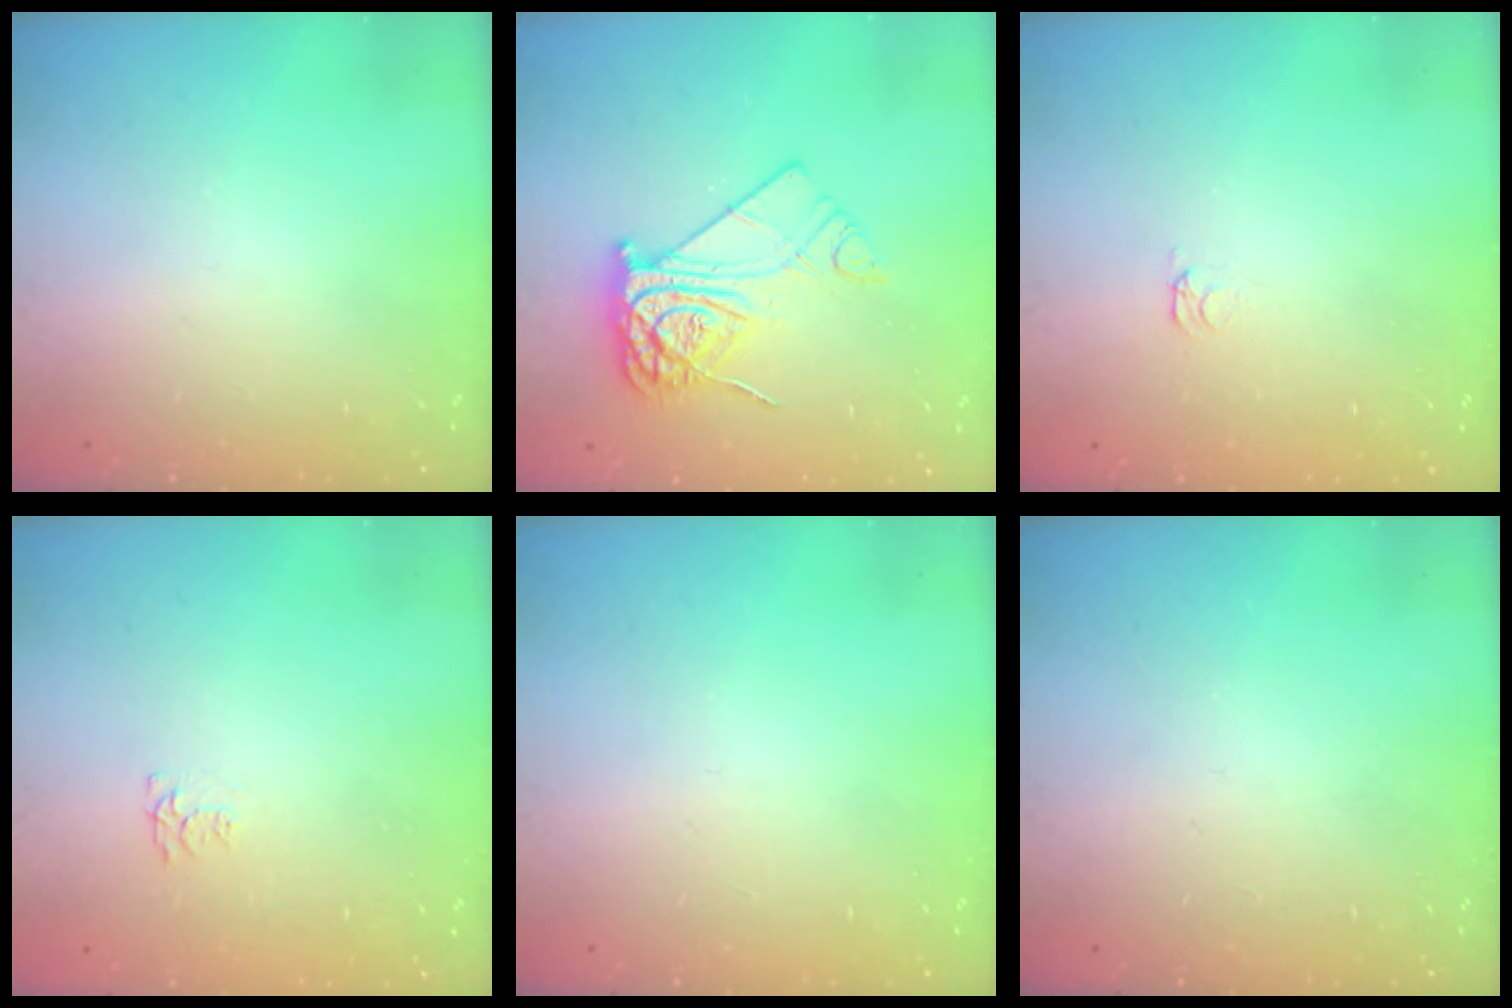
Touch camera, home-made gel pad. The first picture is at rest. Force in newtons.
{"total": 12.8, "press": 12.7, "slide": 1.2}
{"total": 1.6, "press": 1.6, "slide": 0.4}
{"total": 4.5, "press": 4.4, "slide": 0.6}
{"total": 0.0}
{"total": 0.0}